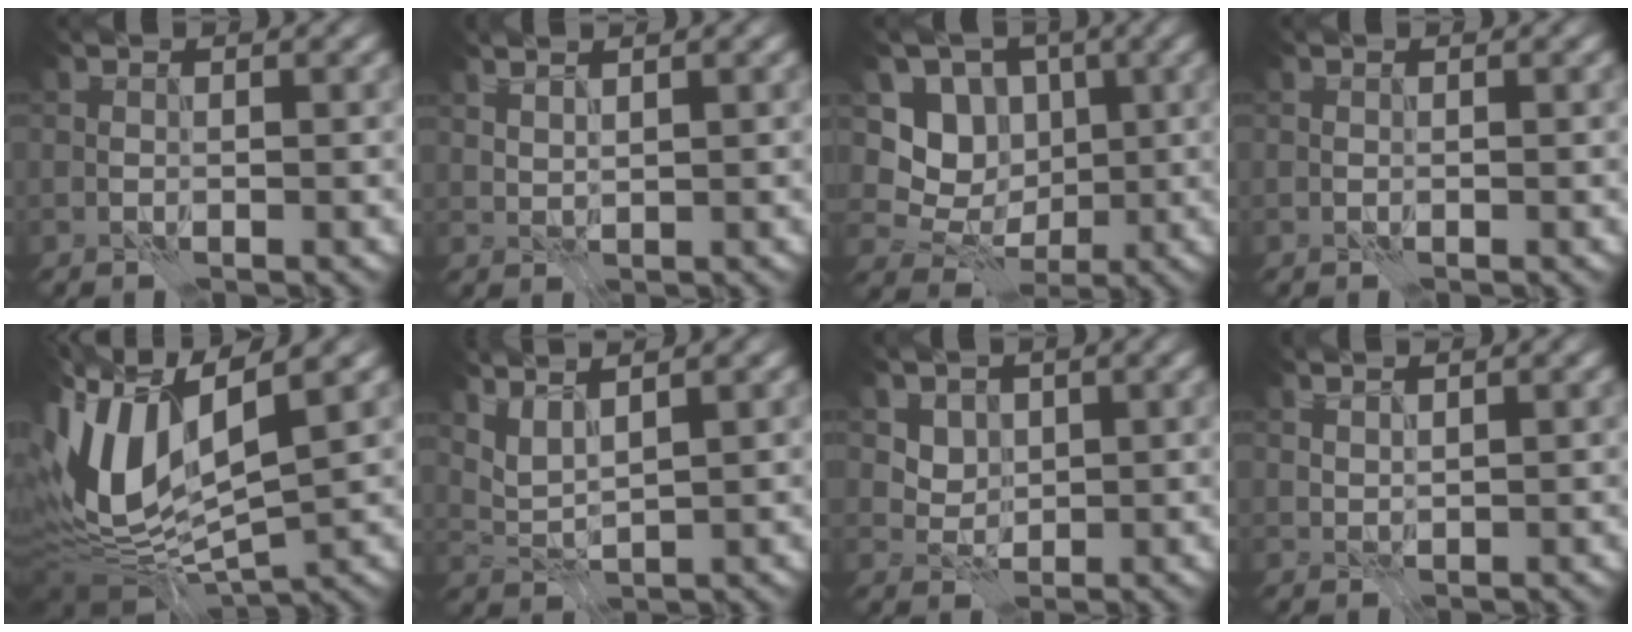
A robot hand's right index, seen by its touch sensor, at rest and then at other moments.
{"total": 1.4, "force": [1.3, 0.1, 0.6], "torque": [-0.007, -0.004, 0.024]}
{"total": 5.2, "force": [0.9, 4.7, 2.1], "torque": [-0.023, -0.009, -0.001]}
{"total": 0.0}
{"total": 11.8, "force": [-0.1, 5.7, 10.4], "torque": [-0.226, -0.010, -0.003]}
{"total": 3.0, "force": [2.6, 0.5, 1.4], "torque": [-0.038, -0.001, 0.053]}
{"total": 2.2, "force": [1.3, 1.7, 0.6], "torque": [-0.013, -0.016, 0.040]}
{"total": 1.2, "force": [1.1, 0.1, 0.4], "torque": [-0.004, -0.004, 0.021]}